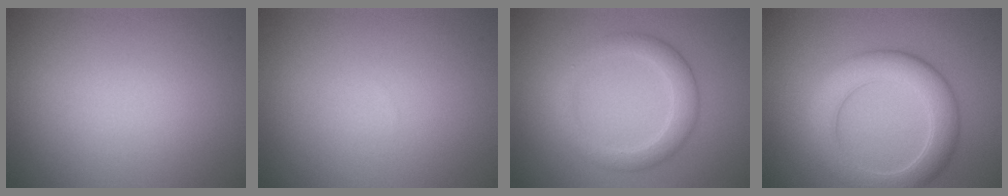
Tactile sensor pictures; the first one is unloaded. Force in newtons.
{"total": 0.0}
{"total": 3.3, "press": 3.3, "slide": 0.2}
{"total": 5.7, "press": 5.6, "slide": 0.6}